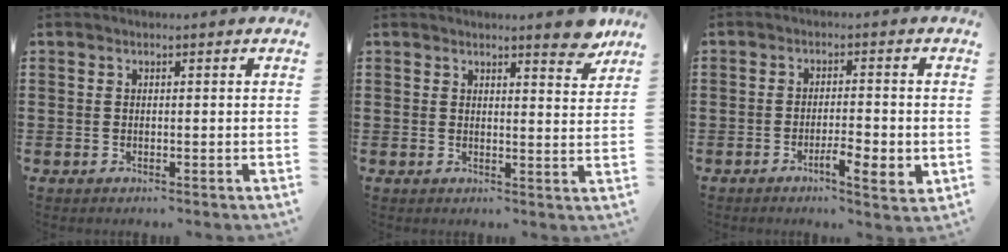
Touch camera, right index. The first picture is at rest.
{"total": 4.2, "force": [3.6, 0.5, 1.9], "torque": [-0.025, -0.014, 0.061]}
{"total": 4.8, "force": [-2.3, 1.1, 4.1], "torque": [-0.064, 0.000, -0.038]}